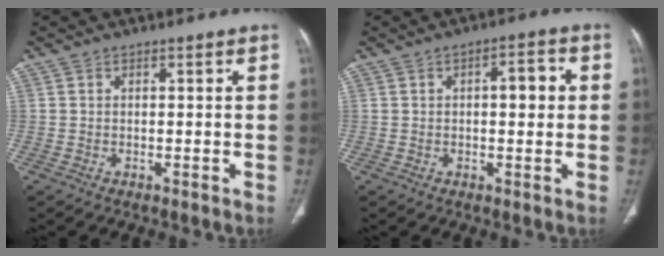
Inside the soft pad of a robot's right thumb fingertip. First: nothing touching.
{"total": 5.4, "force": [0.7, 2.3, 4.8], "torque": [-0.055, 0.012, 0.006]}